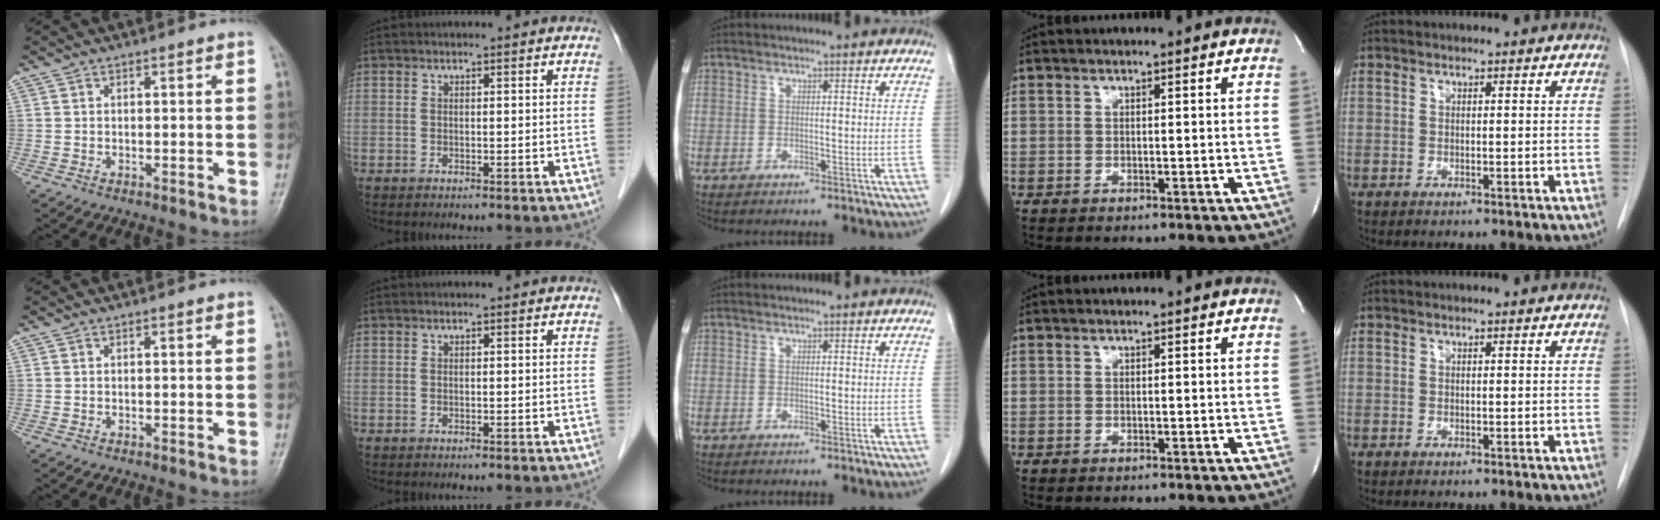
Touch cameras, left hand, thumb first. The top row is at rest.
{}